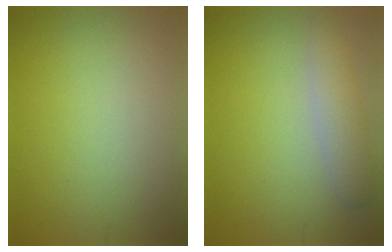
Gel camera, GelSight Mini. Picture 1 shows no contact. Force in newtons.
{"total": 2.7, "press": 2.7, "slide": 0.1}